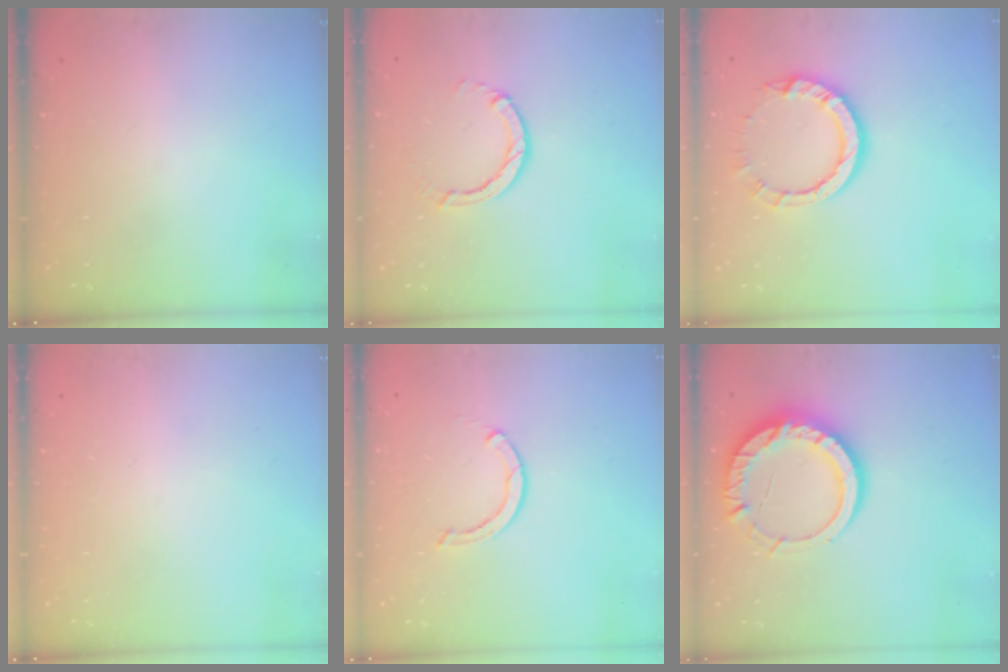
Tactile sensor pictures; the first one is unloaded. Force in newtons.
{"total": 4.1, "press": 4.0, "slide": 0.6}
{"total": 10.6, "press": 10.5, "slide": 1.4}
{"total": 0.0}
{"total": 2.4, "press": 2.4, "slide": 0.0}
{"total": 14.0, "press": 13.9, "slide": 1.4}